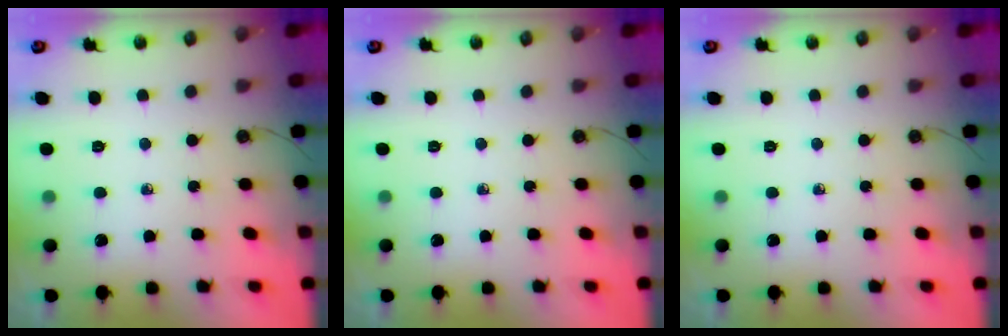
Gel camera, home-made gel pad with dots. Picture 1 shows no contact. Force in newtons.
{"total": 0.0}
{"total": 0.0}